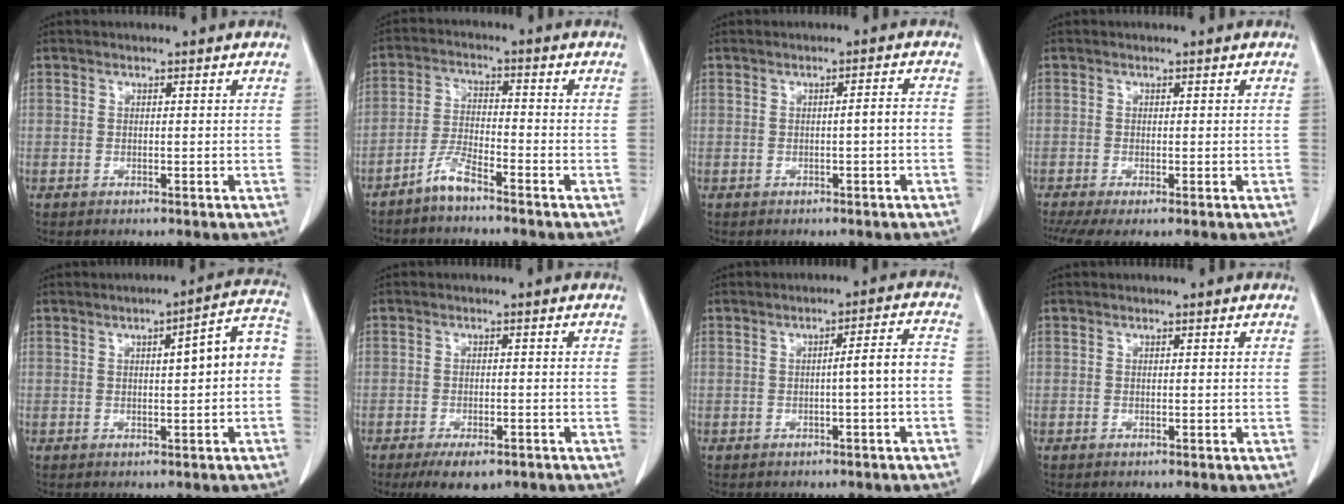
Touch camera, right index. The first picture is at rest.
{"total": 4.3, "force": [-3.7, 0.3, 2.3], "torque": [-0.053, -0.007, -0.077]}
{"total": 1.8, "force": [-0.5, 0.0, 1.8], "torque": [-0.026, 0.002, -0.006]}
{"total": 4.1, "force": [-2.6, 1.0, 3.0], "torque": [-0.060, -0.010, -0.047]}
{"total": 7.4, "force": [0.2, 0.9, 7.4], "torque": [-0.096, 0.026, -0.001]}
{"total": 5.5, "force": [-3.8, 2.2, 3.3], "torque": [-0.051, -0.006, -0.056]}
{"total": 4.4, "force": [-1.0, -0.2, 4.2], "torque": [-0.057, 0.014, -0.014]}
{"total": 0.0}